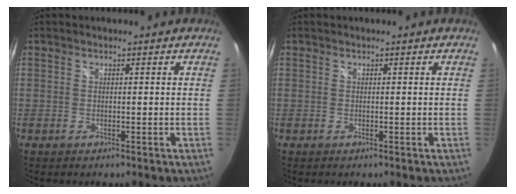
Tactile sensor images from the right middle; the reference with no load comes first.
{"total": 0.0}